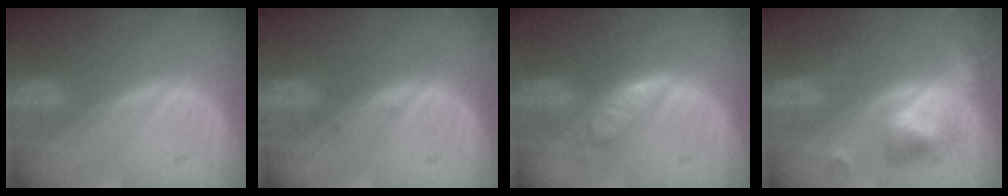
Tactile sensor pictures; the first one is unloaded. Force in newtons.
{"total": 0.7, "press": 0.4, "slide": 0.5}
{"total": 5.7, "press": 5.0, "slide": 2.8}
{"total": 6.0, "press": 5.3, "slide": 2.8}